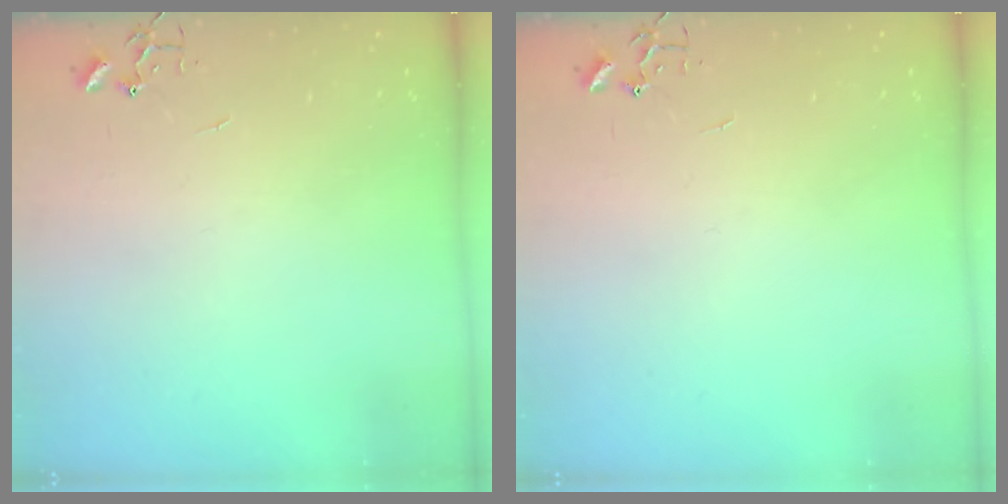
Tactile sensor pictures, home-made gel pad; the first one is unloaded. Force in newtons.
{"total": 0.0}